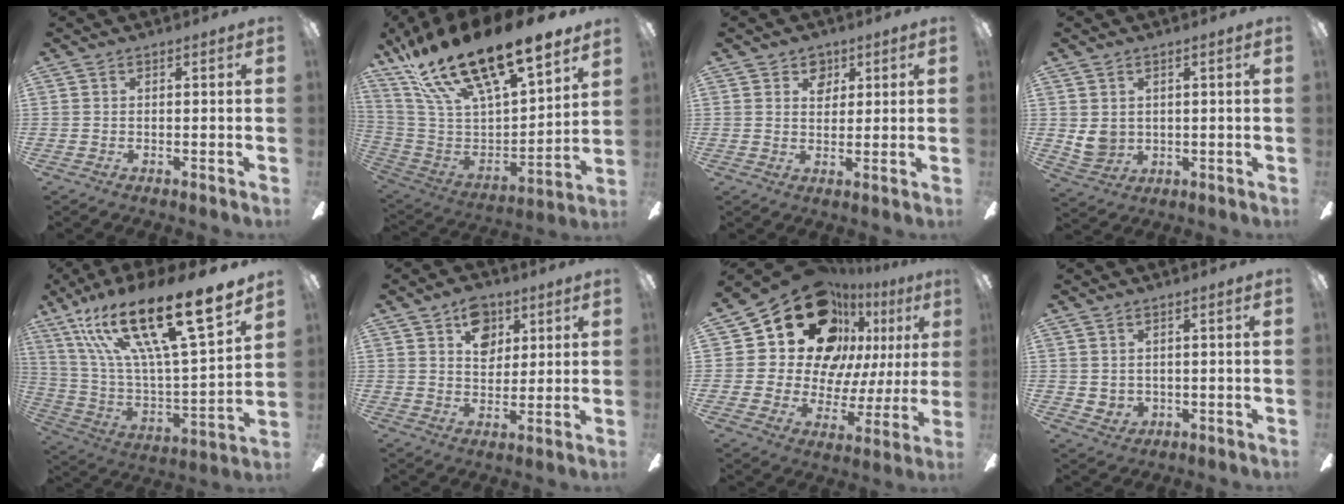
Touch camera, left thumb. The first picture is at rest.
{"total": 24.3, "force": [18.2, 7.4, 14.3], "torque": [-0.256, -0.121, 0.308]}
{"total": 4.8, "force": [2.9, 3.5, 1.2], "torque": [-0.005, -0.007, 0.048]}
{"total": 4.9, "force": [1.4, 4.1, 2.3], "torque": [-0.049, 0.003, 0.029]}
{"total": 26.8, "force": [16.4, 7.0, 20.0], "torque": [-0.366, -0.099, 0.270]}
{"total": 9.0, "force": [4.8, 6.2, 4.4], "torque": [-0.046, -0.008, 0.083]}
{"total": 23.2, "force": [14.3, 14.7, 11.0], "torque": [-0.188, -0.088, 0.280]}
{"total": 2.5, "force": [1.2, 2.0, 0.9], "torque": [-0.014, -0.007, 0.021]}